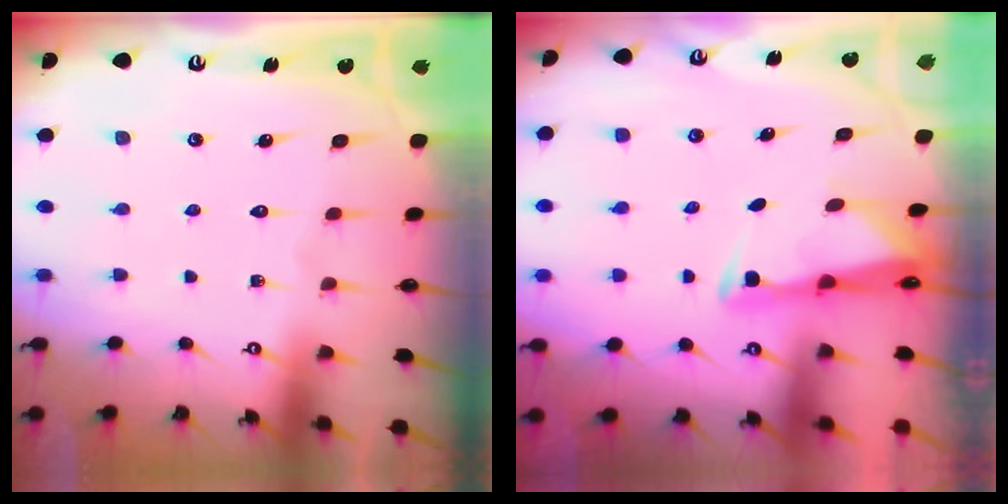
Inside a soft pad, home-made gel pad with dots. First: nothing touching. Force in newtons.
{"total": 2.7, "press": 2.7, "slide": 0.4}